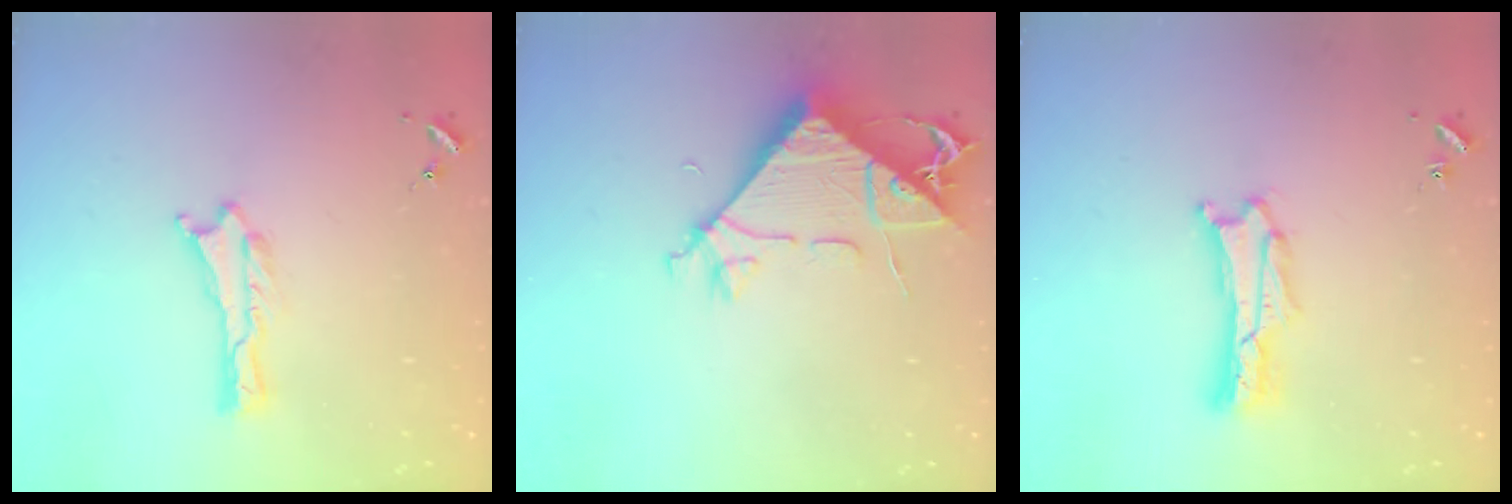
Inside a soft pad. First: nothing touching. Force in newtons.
{"total": 8.2, "press": 8.1, "slide": 1.2}
{"total": 1.7, "press": 1.7, "slide": 0.3}